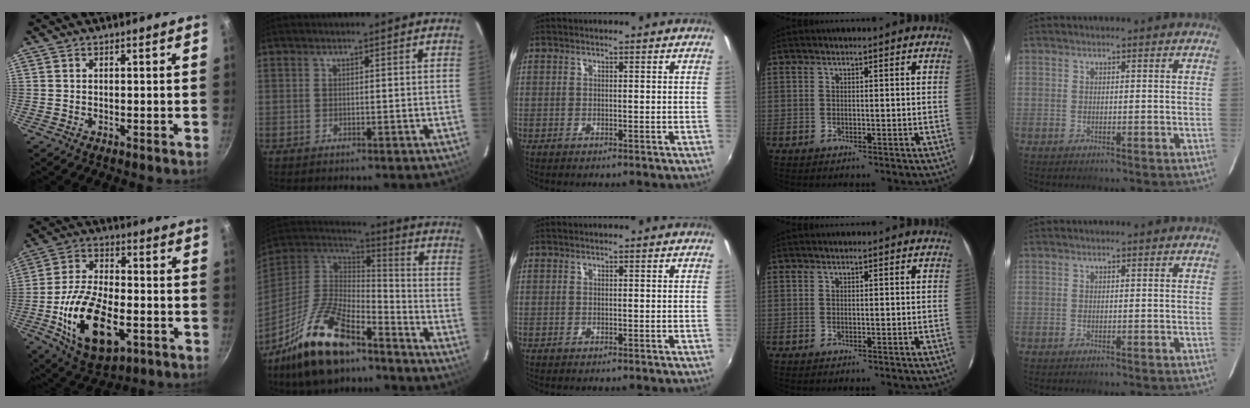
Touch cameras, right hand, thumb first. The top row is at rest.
{"thumb": {"total": 18.9, "force": [-5.3, 9.9, 15.2], "torque": [-0.270, 0.018, -0.088]}, "index": {"total": 20.8, "force": [-14.2, 8.0, 12.8], "torque": [-0.264, -0.011, -0.255]}}